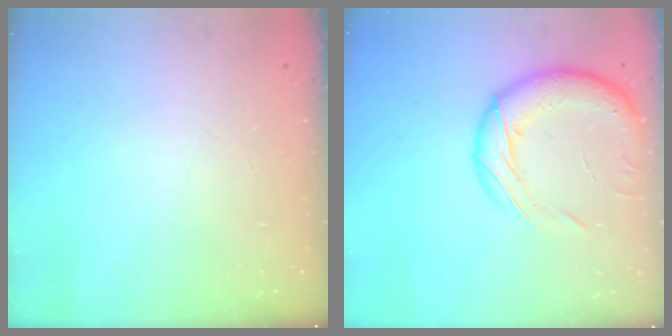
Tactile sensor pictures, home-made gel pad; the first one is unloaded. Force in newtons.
{"total": 17.5, "press": 17.1, "slide": 3.9}